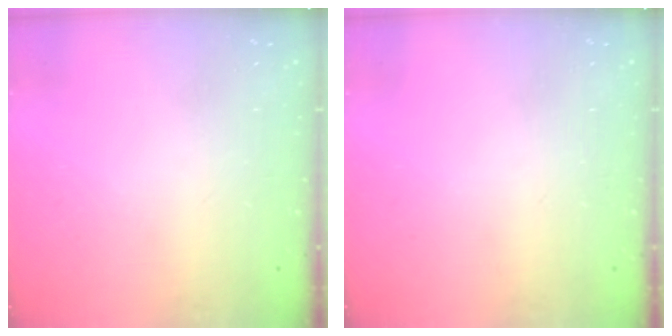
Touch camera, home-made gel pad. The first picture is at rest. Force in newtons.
{"total": 0.0}